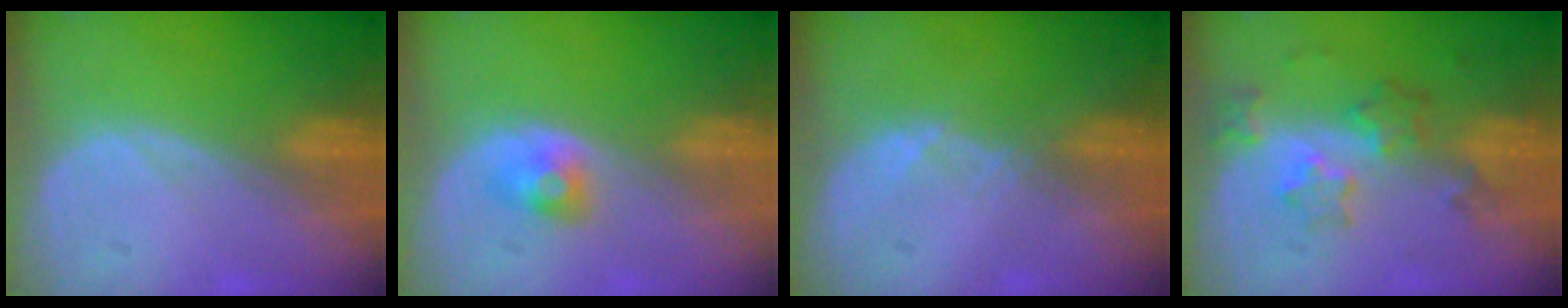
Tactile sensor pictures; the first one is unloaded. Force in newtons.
{"total": 2.5, "press": 2.3, "slide": 0.9}
{"total": 1.0, "press": 0.8, "slide": 0.5}
{"total": 5.9, "press": 5.4, "slide": 2.5}